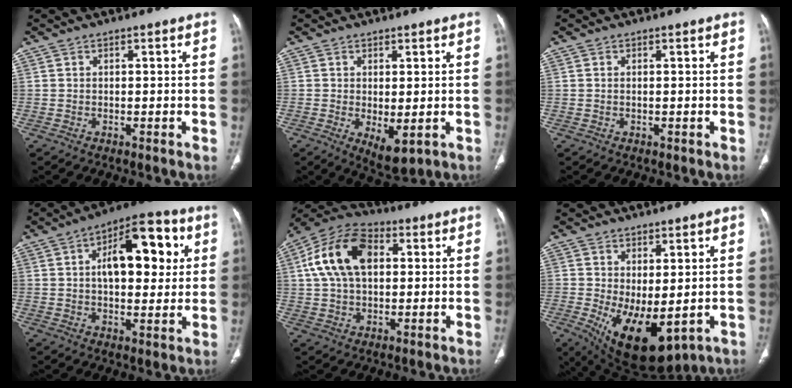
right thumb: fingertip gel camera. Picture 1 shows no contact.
{"total": 5.4, "force": [-1.1, 2.4, 4.7], "torque": [-0.073, -0.016, -0.004]}
{"total": 0.0}
{"total": 16.2, "force": [4.0, 8.1, 13.5], "torque": [-0.154, 0.012, 0.056]}
{"total": 14.9, "force": [3.2, 9.3, 11.1], "torque": [-0.205, 0.021, 0.051]}
{"total": 12.4, "force": [-2.2, 5.8, 10.7], "torque": [-0.171, -0.018, -0.004]}